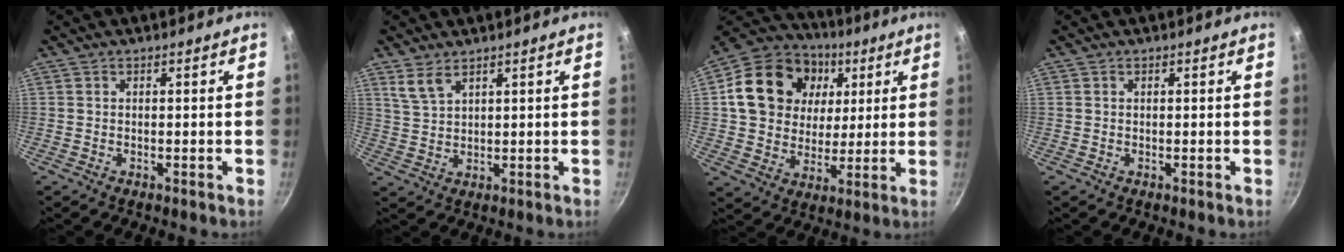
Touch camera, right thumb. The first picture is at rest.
{"total": 4.0, "force": [2.8, 1.6, 2.3], "torque": [-0.045, -0.015, 0.062]}
{"total": 20.4, "force": [5.5, 16.4, 10.9], "torque": [-0.175, 0.007, 0.089]}
{"total": 0.0}